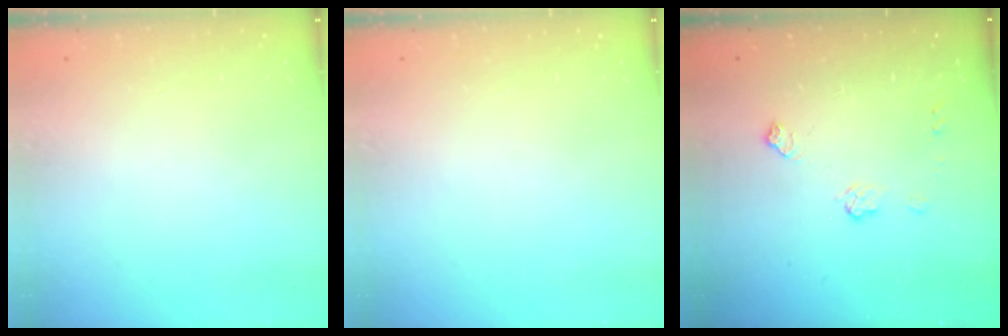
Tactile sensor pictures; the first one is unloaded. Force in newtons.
{"total": 0.0}
{"total": 6.8, "press": 6.8, "slide": 0.3}